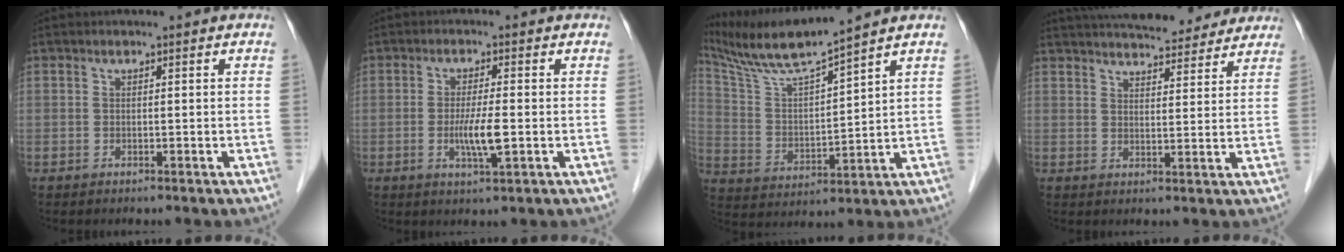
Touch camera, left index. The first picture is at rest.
{"total": 4.7, "force": [-0.8, 0.2, 4.6], "torque": [-0.090, -0.009, -0.015]}
{"total": 11.4, "force": [10.2, -1.4, 4.8], "torque": [-0.103, 0.002, 0.201]}
{"total": 18.9, "force": [17.2, 4.4, 6.5], "torque": [-0.102, 0.028, 0.231]}